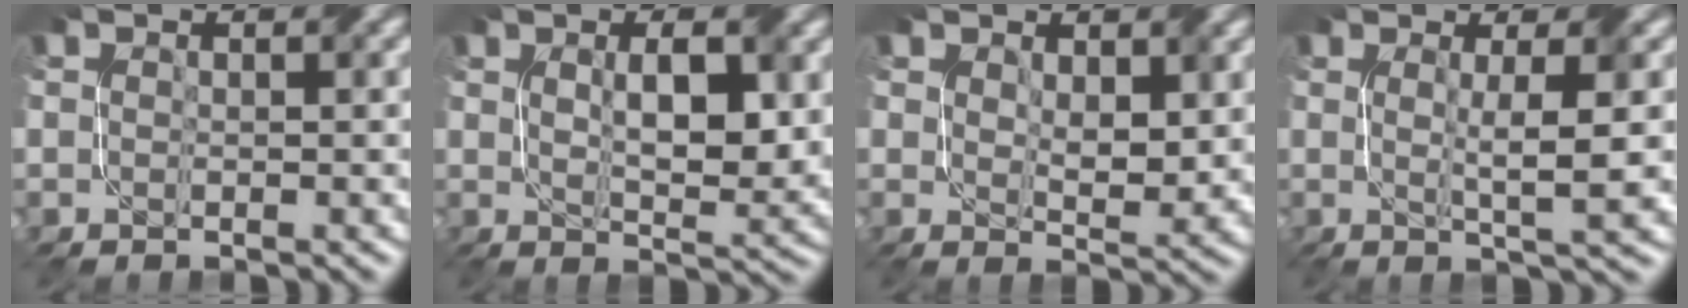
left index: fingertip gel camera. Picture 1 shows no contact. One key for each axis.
{"total": 5.2, "fx": 1.3, "fy": 1.7, "fz": 4.8, "tx": -0.083, "ty": -0.004, "tz": 0.026}
{"total": 3.4, "fx": 1.3, "fy": 1.8, "fz": 2.6, "tx": -0.052, "ty": -0.009, "tz": 0.026}
{"total": 4.2, "fx": 0.4, "fy": 0.5, "fz": 4.1, "tx": -0.067, "ty": 0.000, "tz": 0.007}